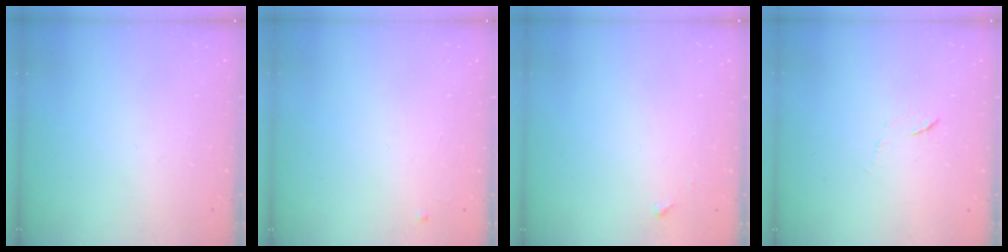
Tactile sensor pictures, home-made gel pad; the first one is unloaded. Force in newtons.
{"total": 2.4, "press": 2.4, "slide": 0.4}
{"total": 3.2, "press": 3.2, "slide": 0.4}
{"total": 5.3, "press": 5.2, "slide": 0.4}